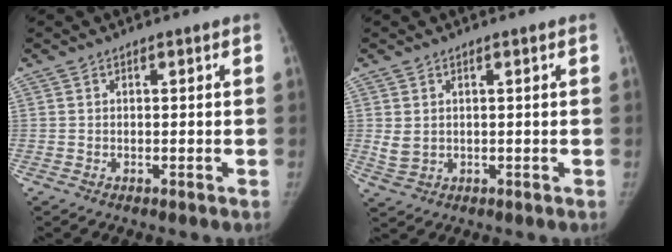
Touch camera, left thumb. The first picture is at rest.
{"total": 3.0, "force": [0.5, 2.2, 2.0], "torque": [-0.035, -0.004, 0.018]}